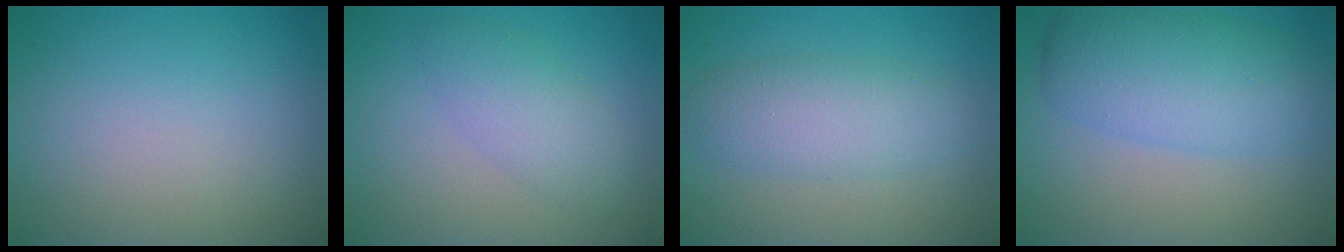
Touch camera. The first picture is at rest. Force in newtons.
{"total": 3.2, "press": 3.2, "slide": 0.0}
{"total": 4.3, "press": 4.3, "slide": 0.1}
{"total": 6.6, "press": 6.6, "slide": 0.1}